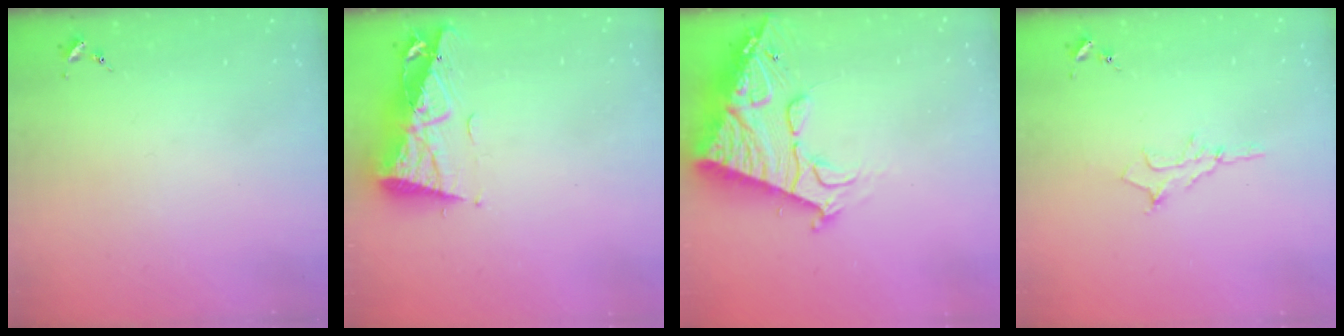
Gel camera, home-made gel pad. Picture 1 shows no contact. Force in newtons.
{"total": 11.0, "press": 10.9, "slide": 1.3}
{"total": 23.0, "press": 22.9, "slide": 2.5}
{"total": 6.2, "press": 6.1, "slide": 0.8}